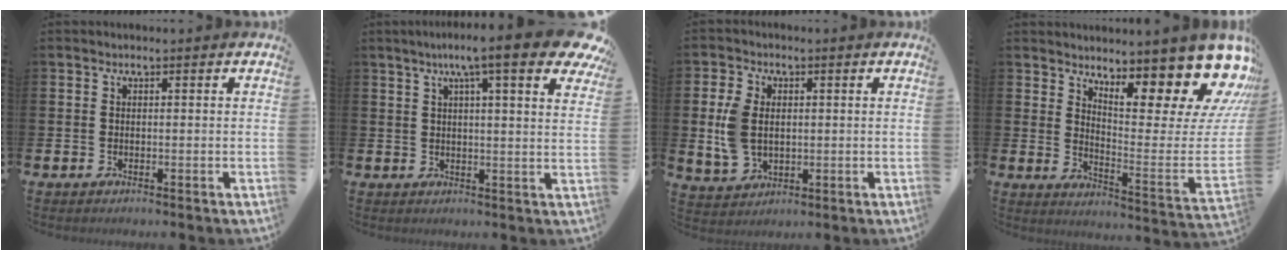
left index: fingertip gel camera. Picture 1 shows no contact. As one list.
[{"total": 8.4, "force": [6.4, 1.8, 5.2], "torque": [-0.083, -0.023, 0.103]}, {"total": 6.7, "force": [0.9, 4.8, 4.5], "torque": [-0.107, 0.014, 0.014]}, {"total": 12.7, "force": [10.0, 3.3, 7.0], "torque": [-0.100, -0.109, 0.163]}]